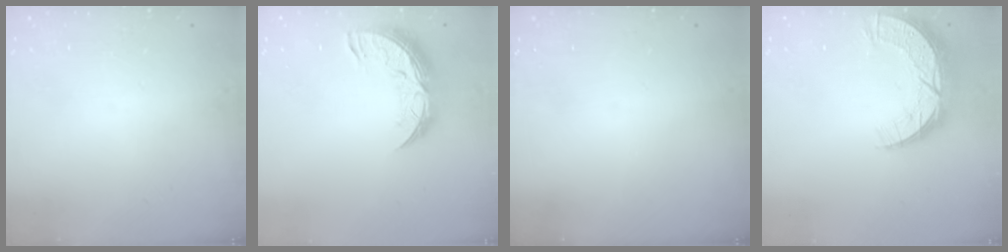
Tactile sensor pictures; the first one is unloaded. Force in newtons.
{"total": 11.5, "press": 11.4, "slide": 0.7}
{"total": 0.0}
{"total": 11.6, "press": 11.6, "slide": 0.7}